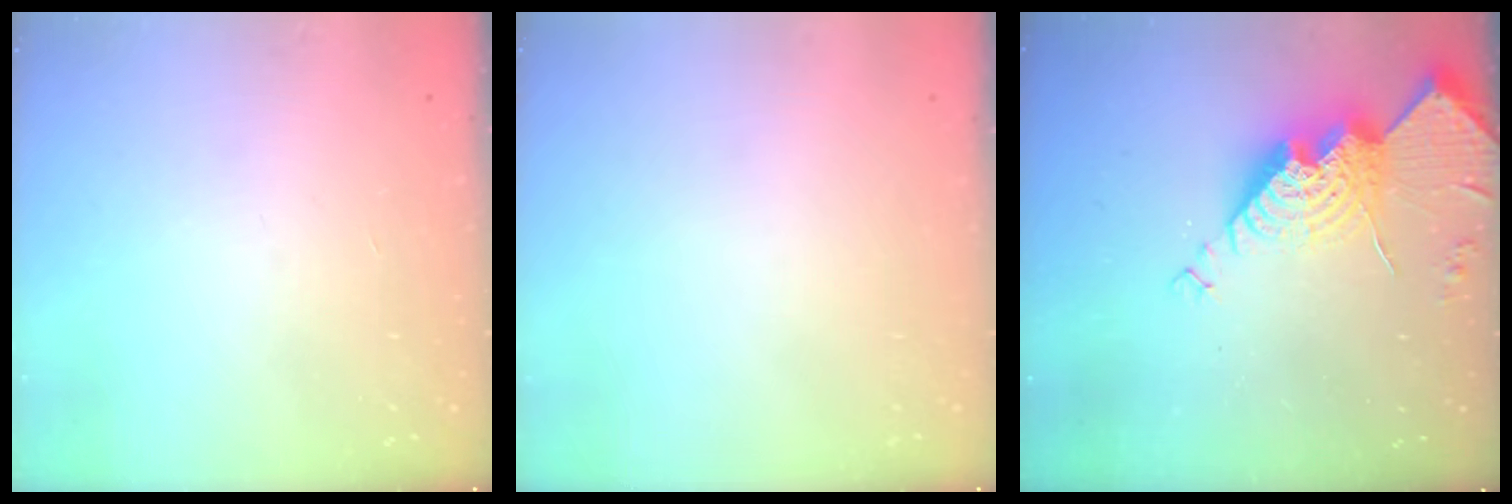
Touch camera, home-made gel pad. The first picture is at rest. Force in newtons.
{"total": 0.0}
{"total": 16.7, "press": 16.6, "slide": 1.5}